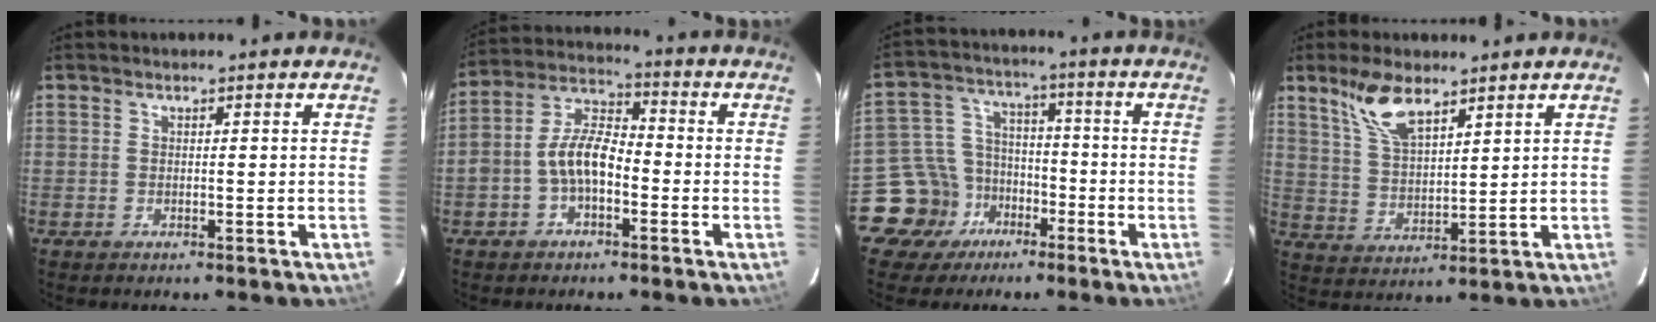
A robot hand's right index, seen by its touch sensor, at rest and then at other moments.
{"total": 8.8, "force": [-2.6, 4.8, 6.9], "torque": [-0.143, 0.027, -0.048]}
{"total": 10.7, "force": [-6.1, 8.7, 1.1], "torque": [-0.041, 0.044, -0.097]}
{"total": 8.8, "force": [6.1, 3.3, 5.5], "torque": [-0.107, 0.009, 0.127]}